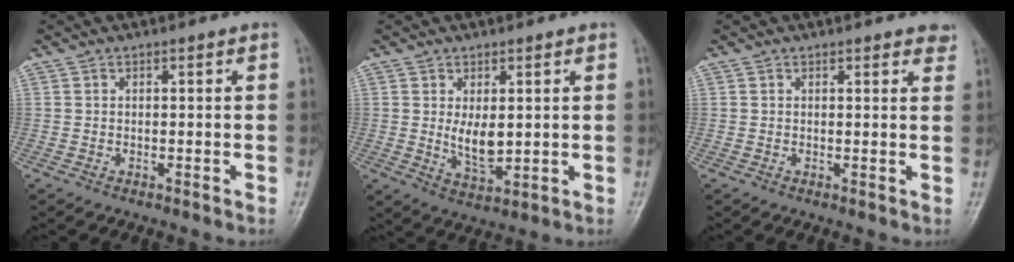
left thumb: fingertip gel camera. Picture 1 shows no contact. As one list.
[{"total": 6.1, "force": [0.8, 3.2, 5.1], "torque": [-0.073, -0.017, 0.023]}, {"total": 3.2, "force": [2.4, 1.2, 1.8], "torque": [-0.002, -0.004, 0.022]}]